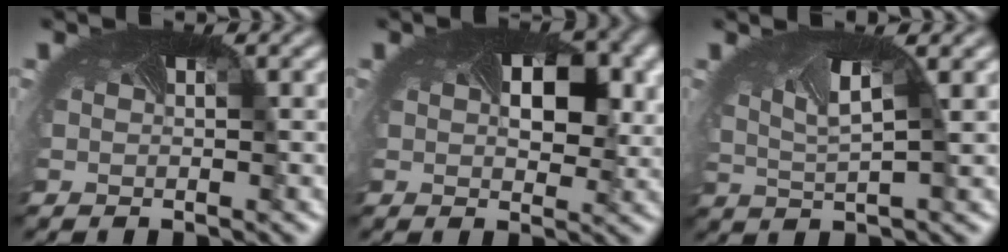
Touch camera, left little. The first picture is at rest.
{"total": 4.6, "force": [1.0, 2.7, 3.6], "torque": [-0.062, 0.001, 0.015]}
{"total": 4.7, "force": [1.8, 2.3, 3.7], "torque": [-0.087, 0.015, 0.034]}